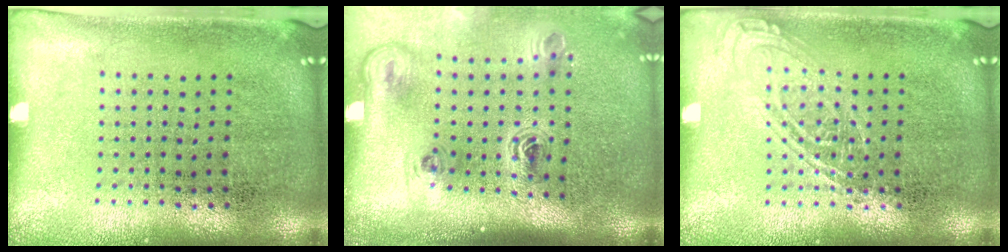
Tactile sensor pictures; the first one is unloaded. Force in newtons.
{"total": 2.3, "press": 1.4, "slide": 1.8}
{"total": 2.0, "press": 2.0, "slide": 0.2}